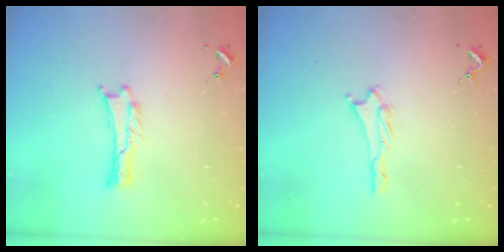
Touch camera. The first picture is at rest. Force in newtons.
{"total": 1.1, "press": 1.0, "slide": 0.1}